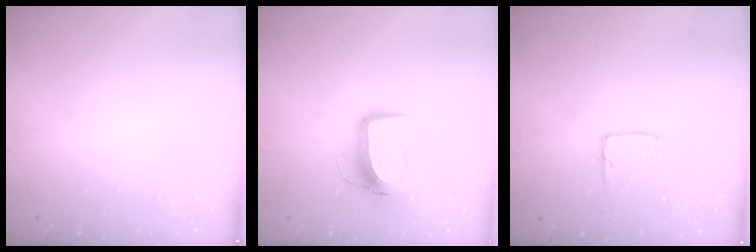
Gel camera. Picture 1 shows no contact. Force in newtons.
{"total": 11.1, "press": 11.0, "slide": 1.0}
{"total": 5.2, "press": 5.2, "slide": 0.5}